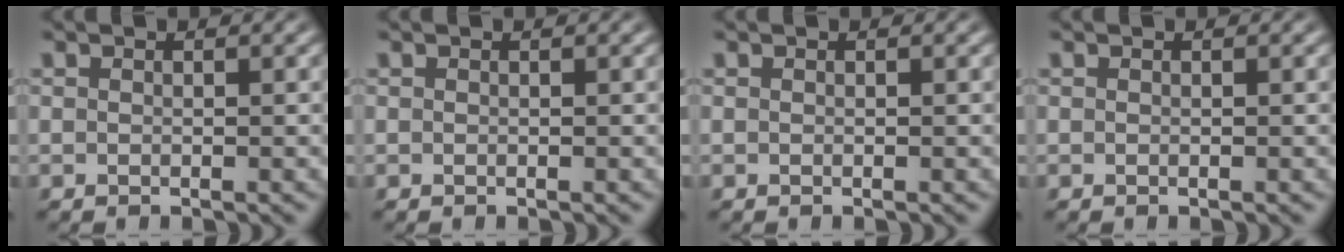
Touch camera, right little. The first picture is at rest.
{"total": 0.0}
{"total": 0.0}
{"total": 0.0}